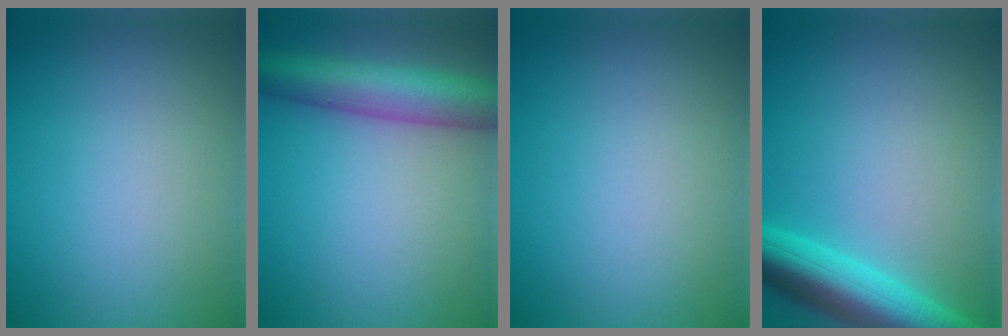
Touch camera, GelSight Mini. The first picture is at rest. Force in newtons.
{"total": 7.3, "press": 7.3, "slide": 0.3}
{"total": 0.0}
{"total": 7.3, "press": 7.3, "slide": 0.3}